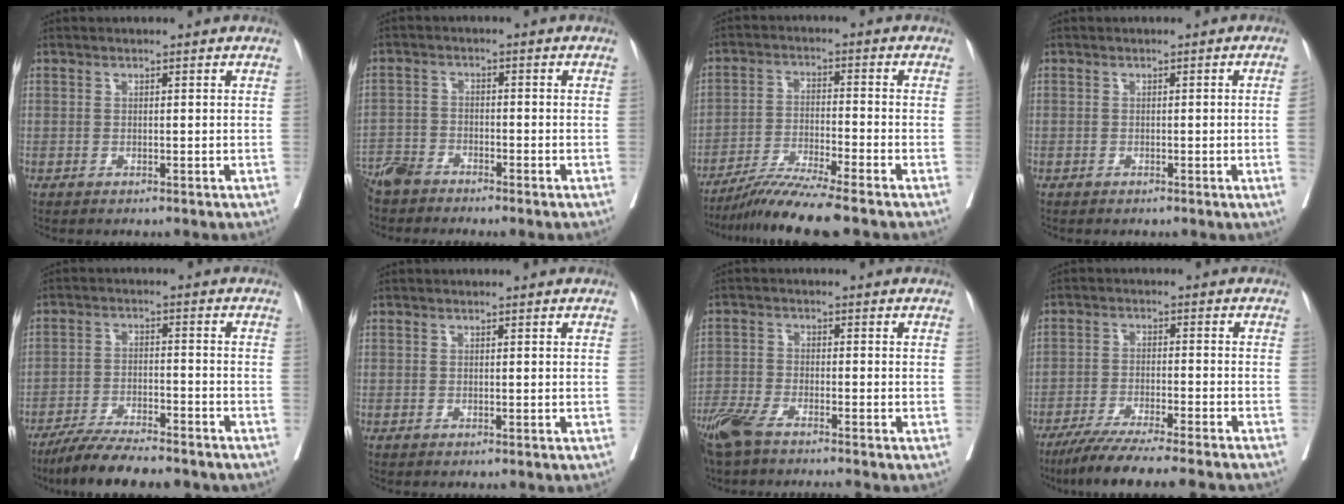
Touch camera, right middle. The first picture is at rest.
{"total": 4.2, "force": [-4.0, 0.8, 1.1], "torque": [-0.014, -0.010, -0.081]}
{"total": 7.9, "force": [-6.7, -1.5, 3.9], "torque": [-0.074, -0.030, -0.125]}
{"total": 1.8, "force": [-0.3, -0.7, 1.6], "torque": [-0.017, -0.001, -0.003]}
{"total": 12.2, "force": [-10.5, 1.9, 5.8], "torque": [-0.091, -0.014, -0.164]}
{"total": 0.0}
{"total": 8.1, "force": [-6.6, 1.0, 4.5], "torque": [-0.088, -0.021, -0.123]}
{"total": 13.0, "force": [-11.3, -0.7, 6.5], "torque": [-0.080, -0.031, -0.175]}